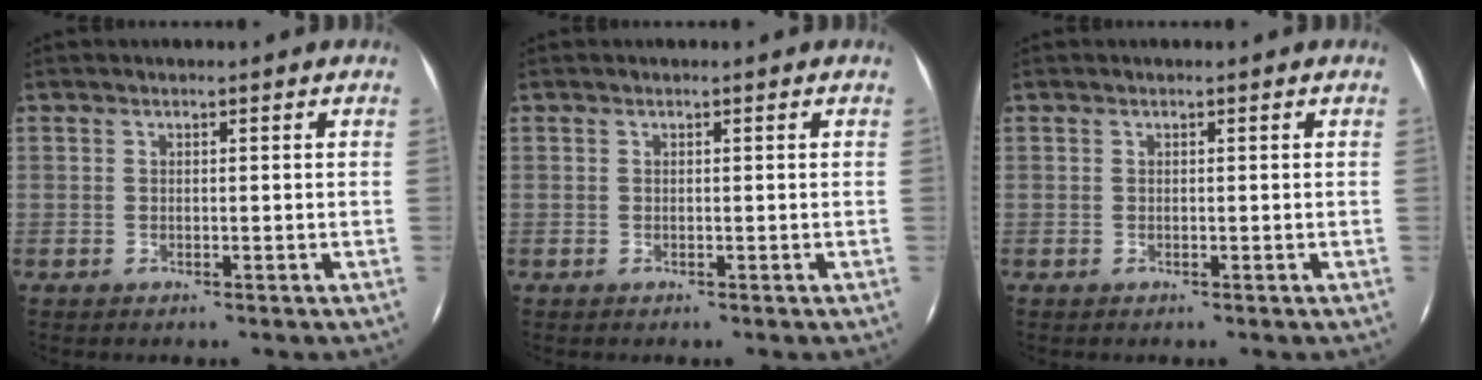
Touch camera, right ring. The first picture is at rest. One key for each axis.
{"total": 0.0}
{"total": 0.0}